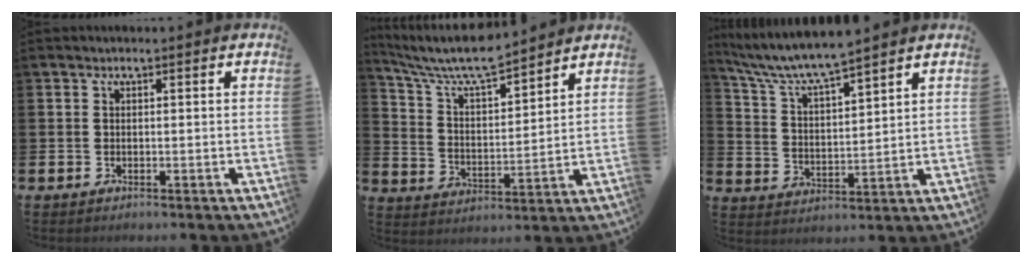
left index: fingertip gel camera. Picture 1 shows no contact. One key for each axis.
{"total": 8.0, "fx": 7.4, "fy": 1.0, "fz": 2.9, "tx": -0.091, "ty": -0.044, "tz": 0.130}
{"total": 4.4, "fx": 4.3, "fy": -0.2, "fz": 1.2, "tx": -0.043, "ty": -0.016, "tz": 0.077}